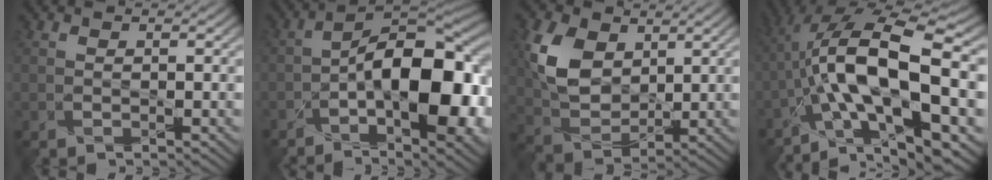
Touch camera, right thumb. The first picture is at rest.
{"total": 16.5, "force": [-3.0, 7.4, 14.4], "torque": [-0.212, -0.009, -0.051]}
{"total": 8.5, "force": [3.1, 5.8, 5.3], "torque": [-0.132, -0.004, 0.064]}
{"total": 17.0, "force": [-3.1, 5.9, 15.6], "torque": [-0.281, 0.013, -0.056]}